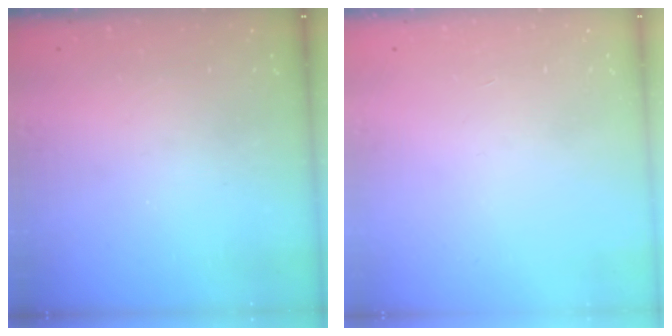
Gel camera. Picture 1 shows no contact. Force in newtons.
{"total": 0.0}